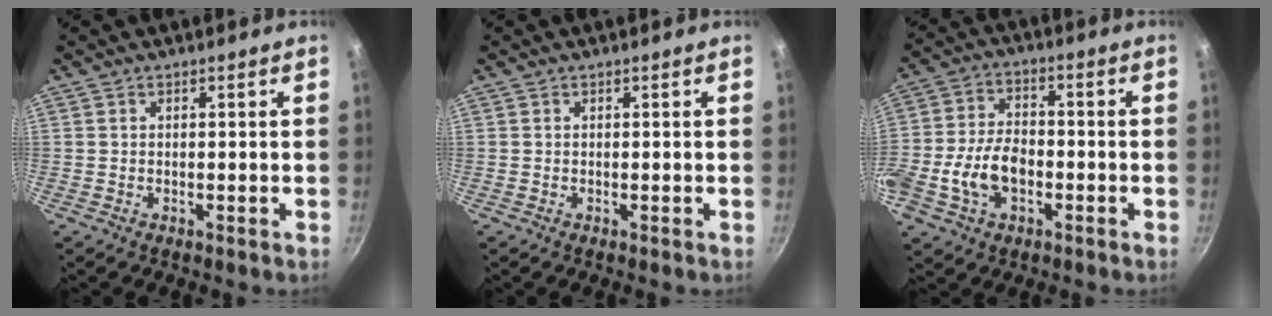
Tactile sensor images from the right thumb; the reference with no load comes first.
{"total": 0.0}
{"total": 10.8, "force": [-3.1, 6.9, 7.7], "torque": [-0.136, 0.029, -0.064]}